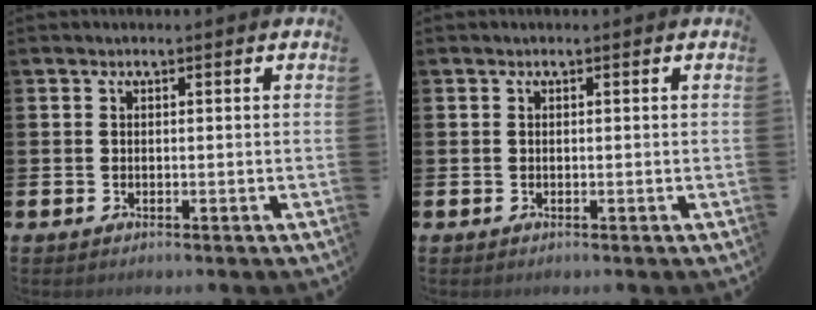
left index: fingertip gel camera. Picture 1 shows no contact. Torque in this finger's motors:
{"motor_torque": [-0.36, 0.29, 0.02, -0.01]}